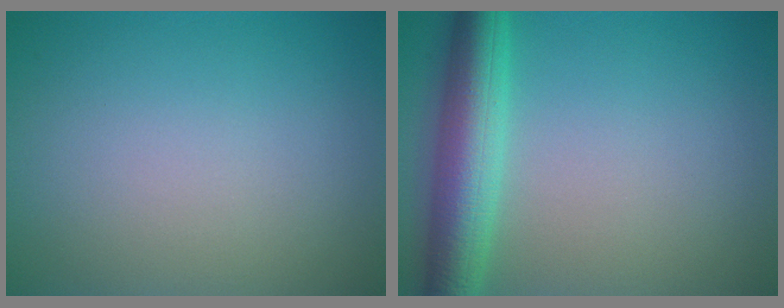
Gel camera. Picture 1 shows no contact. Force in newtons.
{"total": 6.2, "press": 6.2, "slide": 0.2}